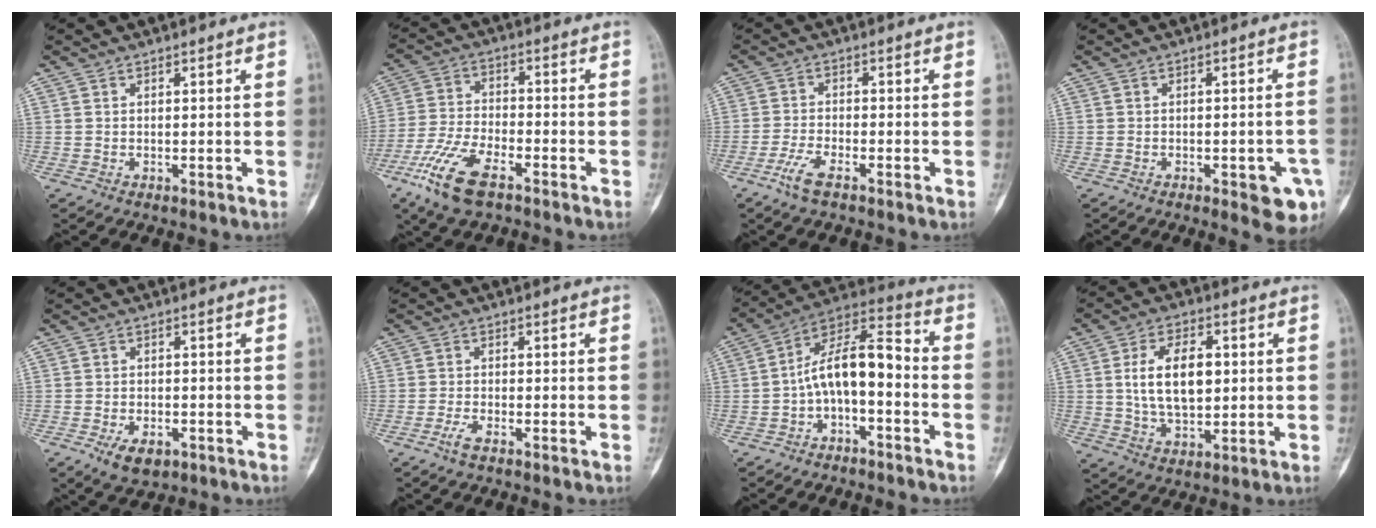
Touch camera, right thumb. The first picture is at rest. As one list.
[{"total": 11.8, "force": [-7.0, 4.8, 8.2], "torque": [-0.180, 0.013, -0.138]}, {"total": 4.3, "force": [-2.9, 1.3, 3.0], "torque": [-0.073, 0.012, -0.056]}, {"total": 7.4, "force": [-3.0, 2.7, 6.2], "torque": [-0.061, 0.011, -0.029]}, {"total": 5.3, "force": [-2.5, 3.1, 3.4], "torque": [-0.057, 0.006, -0.036]}, {"total": 2.3, "force": [-1.6, 0.7, 1.5], "torque": [-0.042, 0.005, -0.035]}, {"total": 11.7, "force": [-2.9, 5.5, 10.0], "torque": [-0.168, 0.079, -0.058]}, {"total": 11.9, "force": [1.5, 6.7, 9.7], "torque": [-0.157, 0.001, 0.031]}]